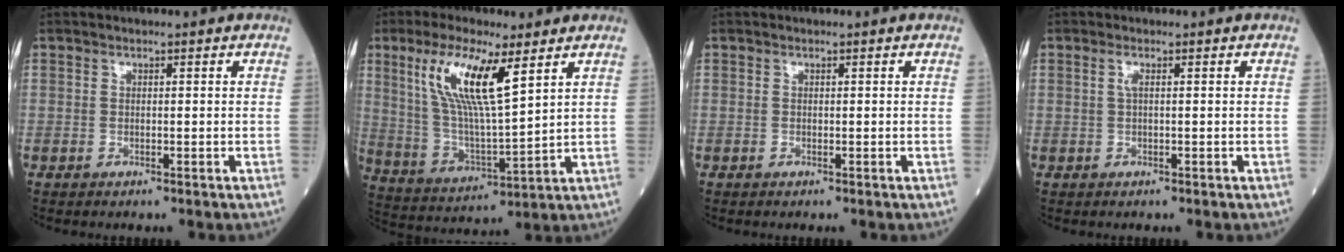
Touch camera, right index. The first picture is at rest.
{"total": 13.0, "force": [6.2, 2.0, 11.3], "torque": [-0.238, 0.000, 0.124]}
{"total": 0.0}
{"total": 1.0, "force": [0.3, 0.0, 0.9], "torque": [-0.026, 0.001, 0.005]}